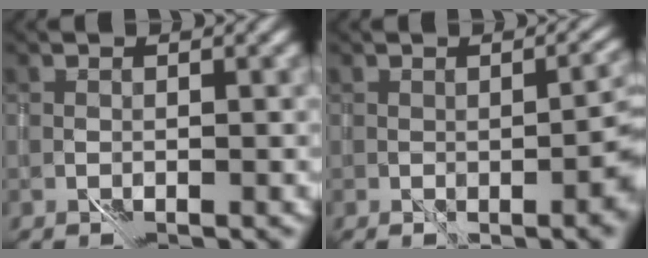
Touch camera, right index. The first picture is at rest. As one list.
[{"total": 4.1, "force": [-0.5, 1.2, 3.9], "torque": [-0.034, 0.006, 0.003]}]